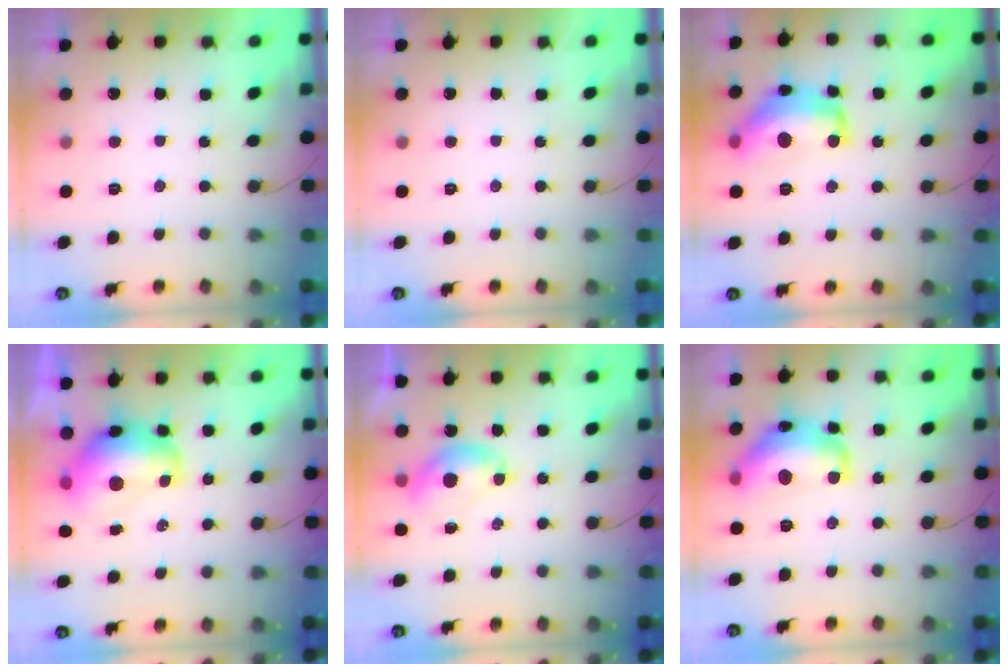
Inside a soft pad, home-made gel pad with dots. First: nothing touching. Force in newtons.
{"total": 0.0}
{"total": 15.0, "press": 15.0, "slide": 1.1}
{"total": 11.4, "press": 11.3, "slide": 1.3}
{"total": 6.3, "press": 6.3, "slide": 1.0}
{"total": 15.3, "press": 15.2, "slide": 0.9}